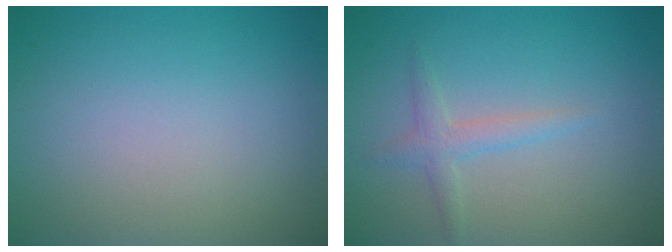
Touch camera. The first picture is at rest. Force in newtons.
{"total": 1.7, "press": 1.7, "slide": 0.1}